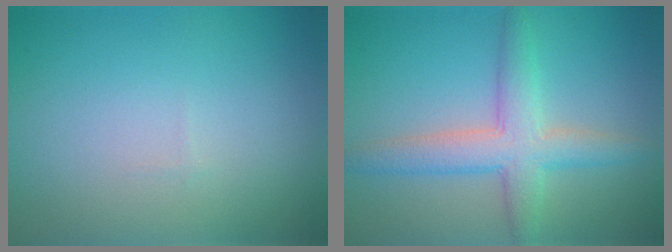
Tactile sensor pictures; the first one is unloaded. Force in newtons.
{"total": 4.6, "press": 4.6, "slide": 0.2}